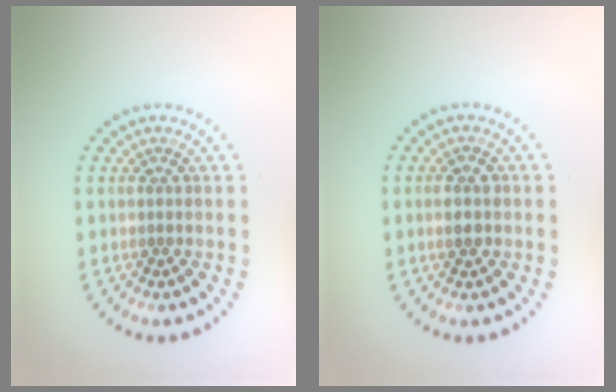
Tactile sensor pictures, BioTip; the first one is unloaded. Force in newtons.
{"total": 1.5, "press": 1.4, "slide": 0.3}